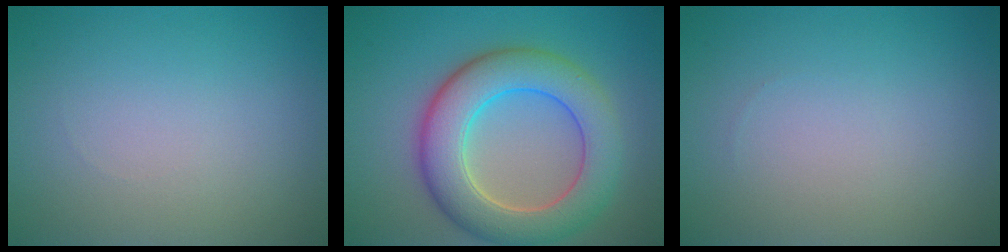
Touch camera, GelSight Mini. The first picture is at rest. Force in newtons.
{"total": 8.1, "press": 8.1, "slide": 0.5}
{"total": 0.0}